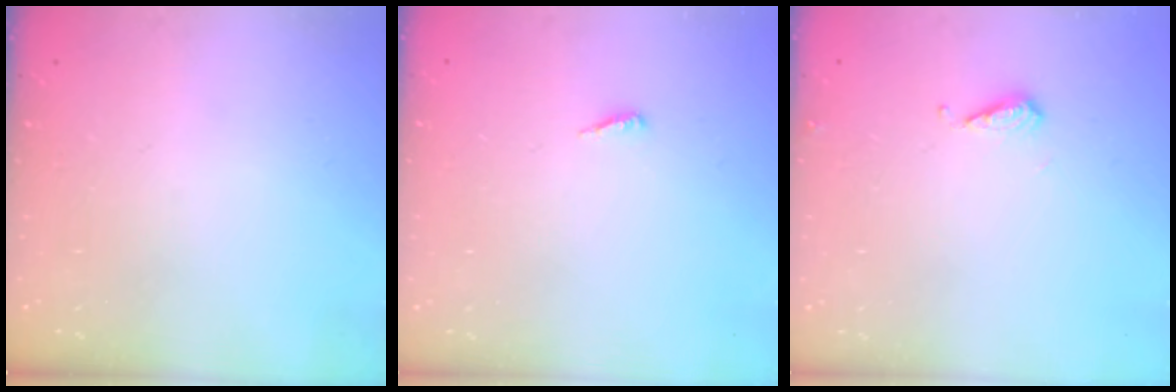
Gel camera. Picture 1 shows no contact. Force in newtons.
{"total": 3.9, "press": 3.9, "slide": 0.3}
{"total": 6.2, "press": 6.2, "slide": 0.8}